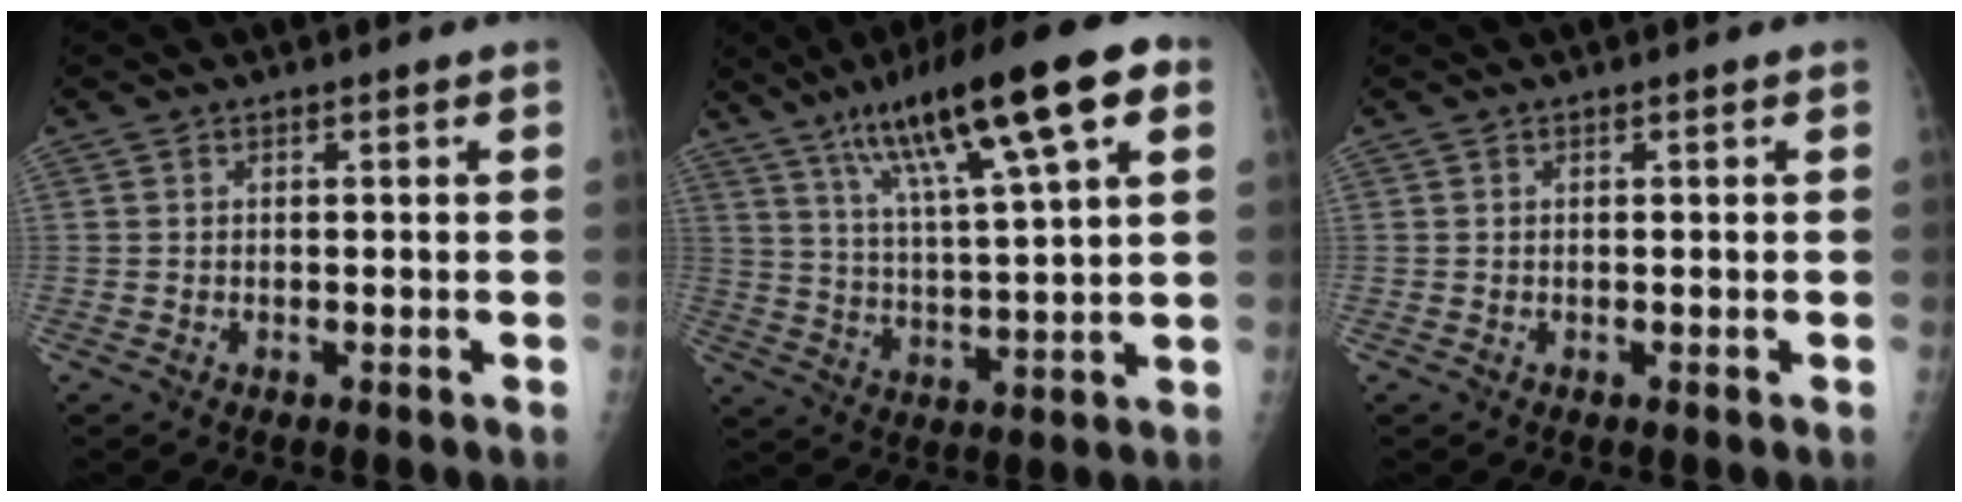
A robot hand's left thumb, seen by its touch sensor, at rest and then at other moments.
{"total": 20.1, "force": [9.8, 3.8, 17.2], "torque": [-0.271, 0.002, 0.165]}
{"total": 0.0}